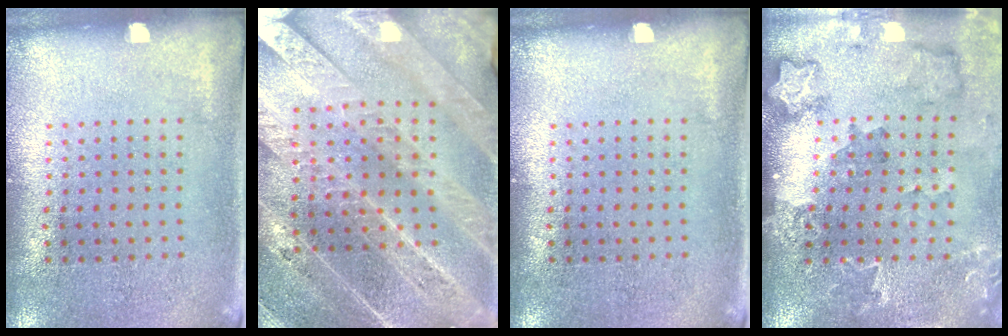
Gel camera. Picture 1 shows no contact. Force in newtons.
{"total": 4.9, "press": 4.3, "slide": 2.3}
{"total": 0.0}
{"total": 2.0, "press": 1.9, "slide": 0.4}